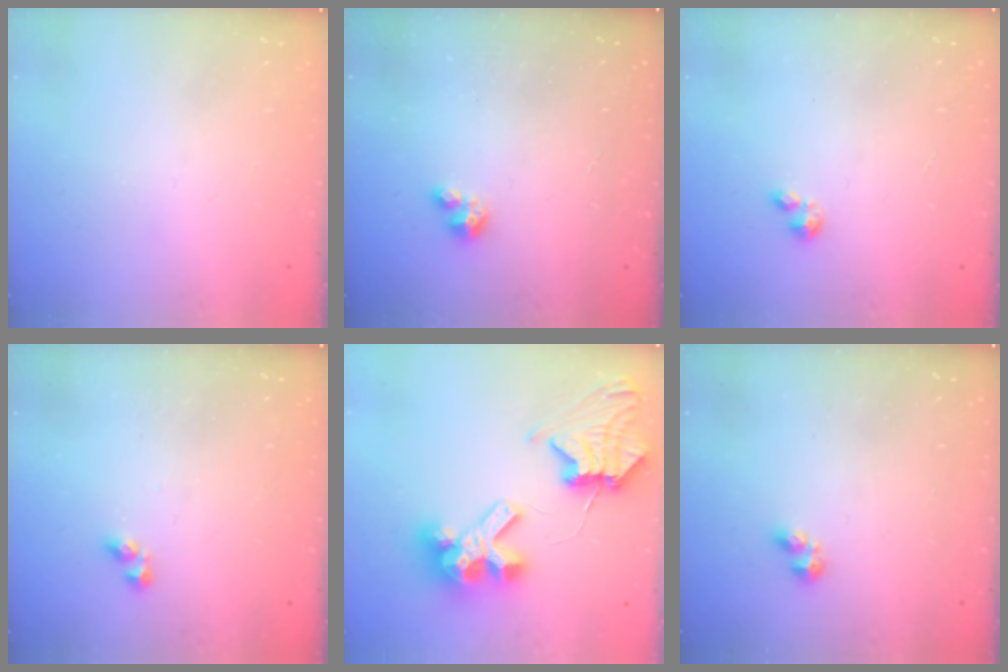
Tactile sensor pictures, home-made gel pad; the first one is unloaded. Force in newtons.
{"total": 2.9, "press": 2.9, "slide": 0.2}
{"total": 0.7, "press": 0.6, "slide": 0.2}
{"total": 4.2, "press": 4.1, "slide": 0.2}
{"total": 11.3, "press": 11.2, "slide": 1.5}
{"total": 2.3, "press": 2.2, "slide": 0.6}